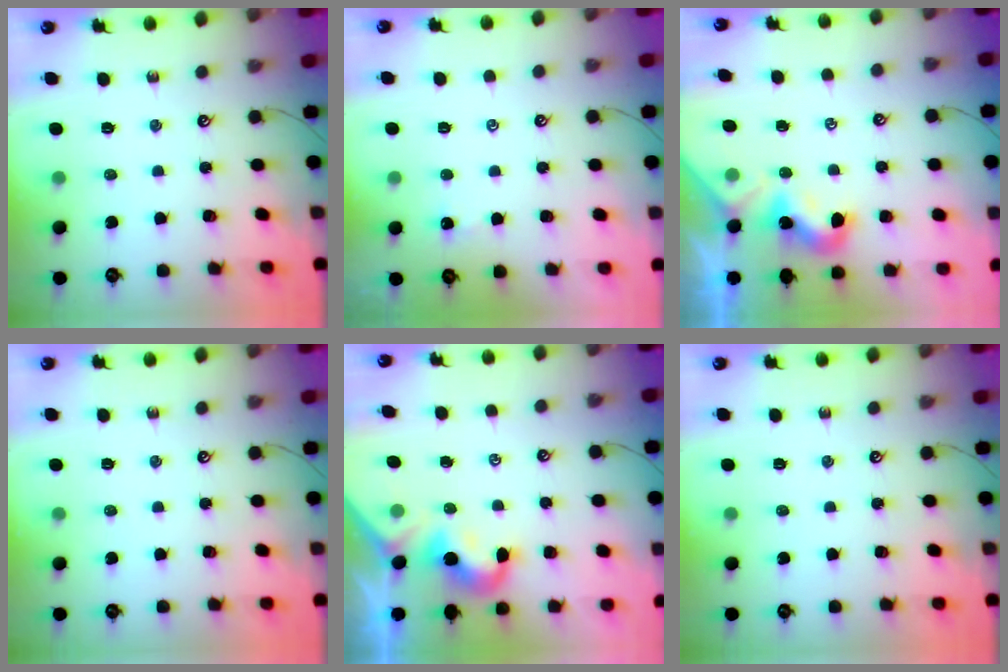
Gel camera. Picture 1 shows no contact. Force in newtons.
{"total": 1.5, "press": 1.4, "slide": 0.2}
{"total": 1.7, "press": 1.6, "slide": 0.4}
{"total": 0.0}
{"total": 2.9, "press": 2.9, "slide": 0.5}
{"total": 0.0}